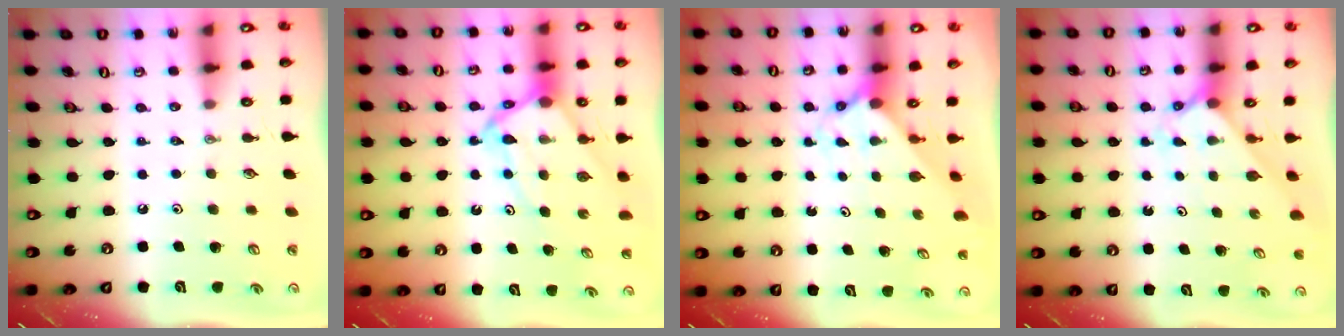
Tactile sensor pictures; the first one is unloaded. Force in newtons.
{"total": 8.5, "press": 8.5, "slide": 0.7}
{"total": 1.6, "press": 1.6, "slide": 0.1}
{"total": 1.9, "press": 1.9, "slide": 0.2}